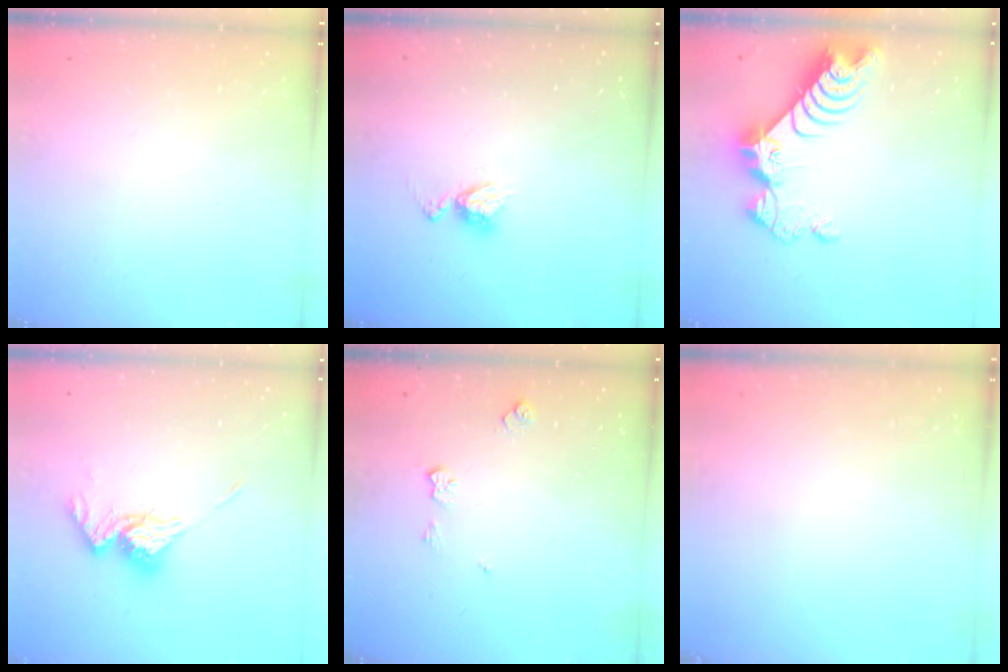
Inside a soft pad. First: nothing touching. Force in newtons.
{"total": 6.2, "press": 6.2, "slide": 0.5}
{"total": 11.1, "press": 11.0, "slide": 1.0}
{"total": 12.3, "press": 12.3, "slide": 1.3}
{"total": 5.9, "press": 5.9, "slide": 0.8}
{"total": 0.0}